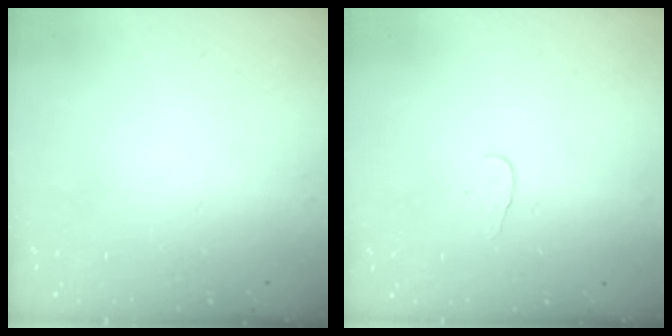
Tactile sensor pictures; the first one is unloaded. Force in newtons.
{"total": 3.1, "press": 3.1, "slide": 0.3}